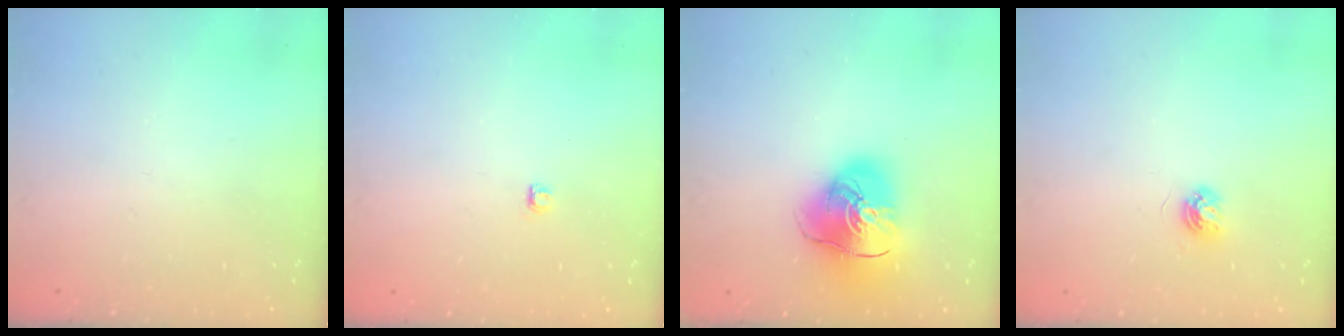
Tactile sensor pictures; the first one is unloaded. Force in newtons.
{"total": 2.8, "press": 2.8, "slide": 0.4}
{"total": 14.7, "press": 14.5, "slide": 2.2}
{"total": 5.2, "press": 5.1, "slide": 0.6}